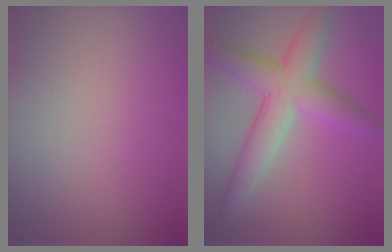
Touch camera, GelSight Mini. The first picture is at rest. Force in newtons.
{"total": 5.7, "press": 5.7, "slide": 0.4}